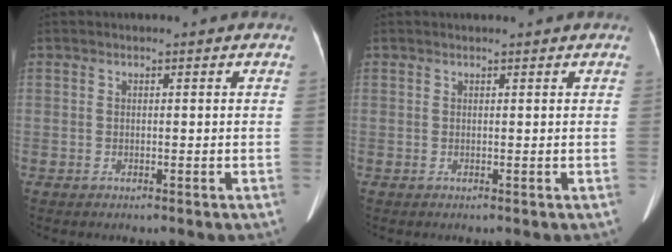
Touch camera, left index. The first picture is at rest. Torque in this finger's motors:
{"motor_torque": [-0.07, -0.09, -0.01, 0.01]}